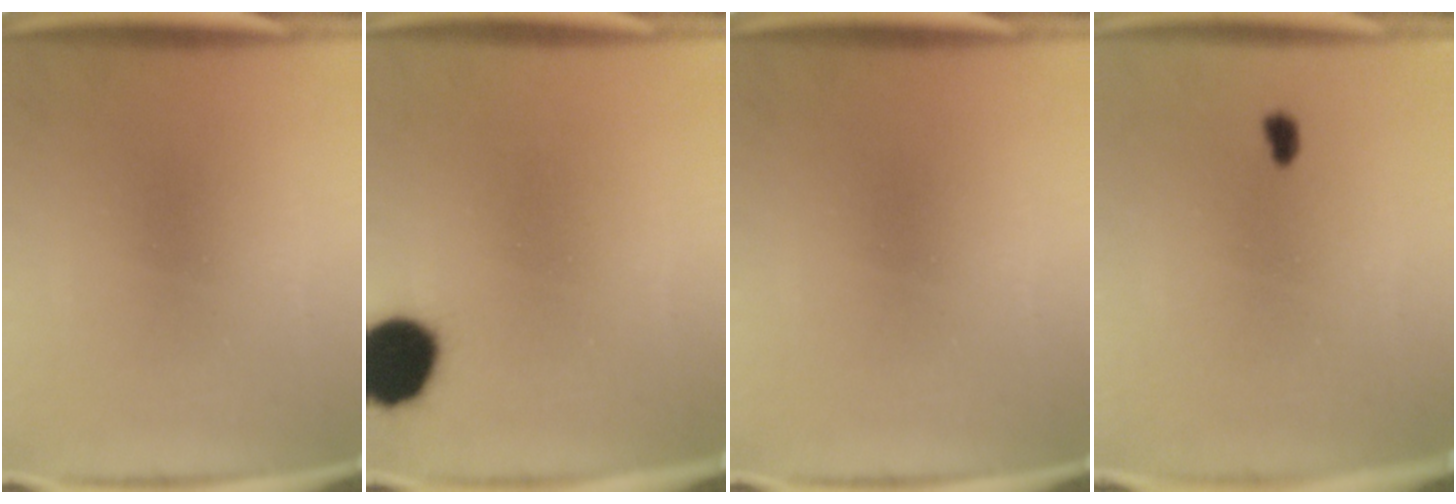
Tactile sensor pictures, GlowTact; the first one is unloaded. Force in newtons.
{"total": 12.6}
{"total": 0.0}
{"total": 1.3}